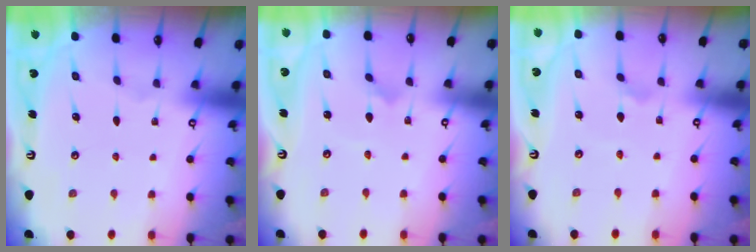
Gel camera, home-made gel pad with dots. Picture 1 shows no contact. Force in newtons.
{"total": 1.2, "press": 1.2, "slide": 0.0}
{"total": 2.1, "press": 2.0, "slide": 0.4}